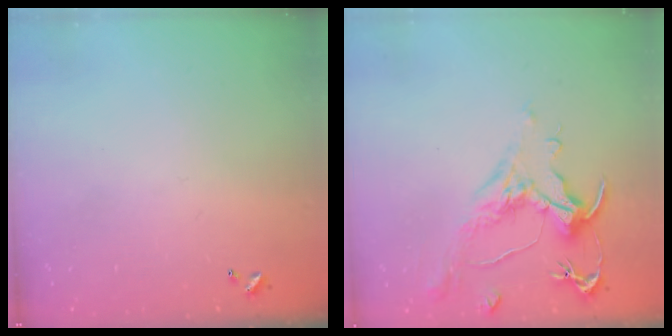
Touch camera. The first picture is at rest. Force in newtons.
{"total": 1.6, "press": 0.7, "slide": 1.4}